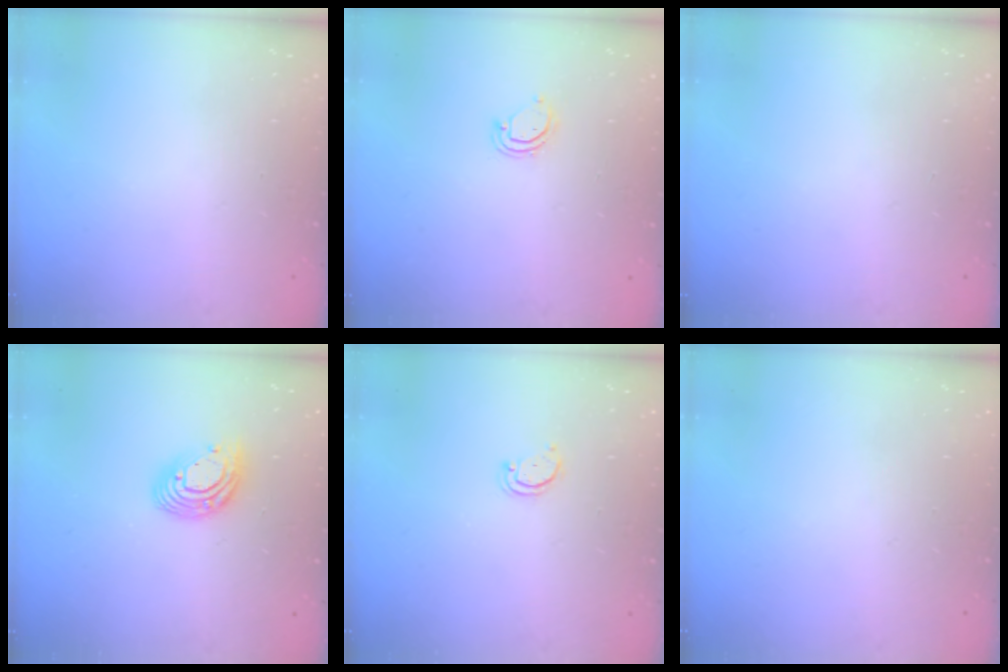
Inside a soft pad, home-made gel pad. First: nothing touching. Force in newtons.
{"total": 3.9, "press": 3.9, "slide": 0.4}
{"total": 0.0}
{"total": 12.1, "press": 12.0, "slide": 1.2}
{"total": 2.2, "press": 2.1, "slide": 0.4}
{"total": 0.0}